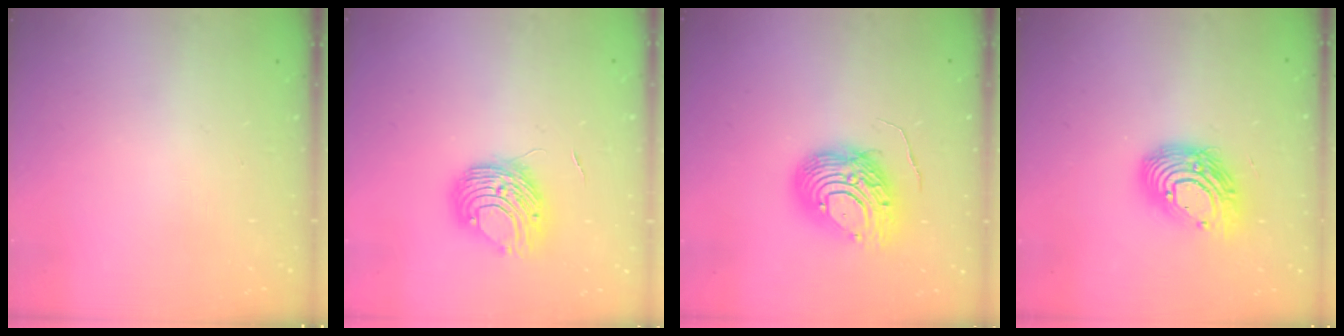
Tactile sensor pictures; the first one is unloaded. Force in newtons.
{"total": 8.8, "press": 8.8, "slide": 0.3}
{"total": 12.3, "press": 12.3, "slide": 1.1}
{"total": 14.9, "press": 14.9, "slide": 1.3}